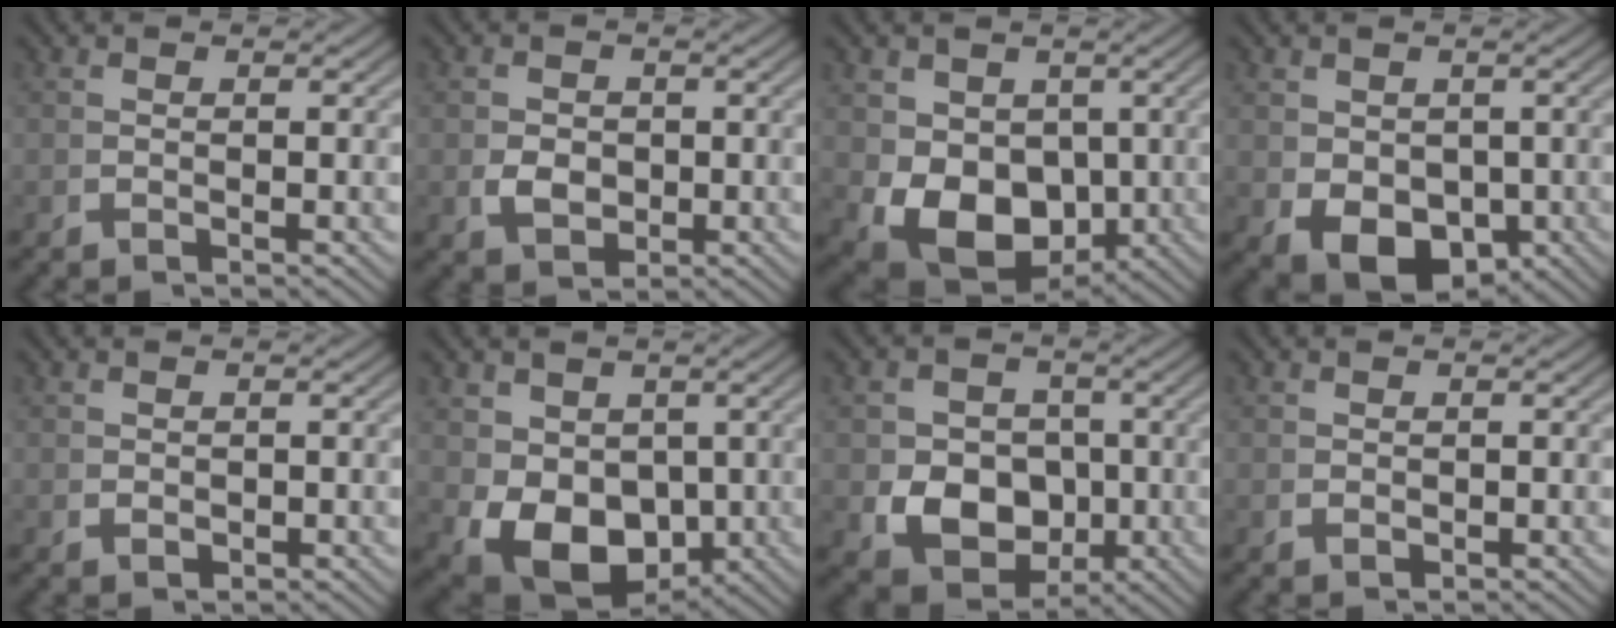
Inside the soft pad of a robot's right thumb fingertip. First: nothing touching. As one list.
[{"total": 3.2, "force": [-0.2, 2.5, 2.0], "torque": [-0.035, -0.013, 0.009]}, {"total": 11.5, "force": [-1.9, 8.5, 7.5], "torque": [-0.170, -0.079, 0.011]}, {"total": 7.0, "force": [-2.2, 4.8, 4.6], "torque": [-0.100, -0.046, -0.002]}, {"total": 1.2, "force": [0.3, 0.9, 0.7], "torque": [-0.018, -0.008, 0.015]}, {"total": 10.8, "force": [-2.3, 7.9, 7.0], "torque": [-0.164, -0.079, 0.007]}, {"total": 10.1, "force": [-1.0, 8.2, 5.9], "torque": [-0.121, -0.042, 0.001]}, {"total": 0.9, "force": [0.4, 0.6, 0.4], "torque": [-0.013, -0.006, 0.015]}]